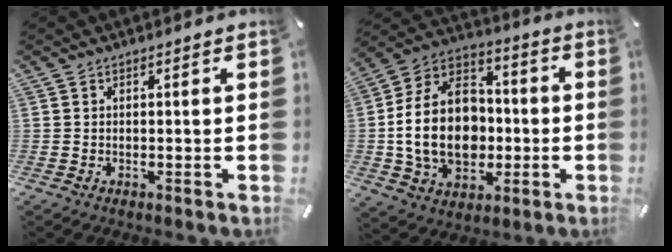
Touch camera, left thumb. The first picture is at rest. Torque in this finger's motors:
{"motor_torque": [0.32, 1.84, 0.59, -0.07, 0.62]}